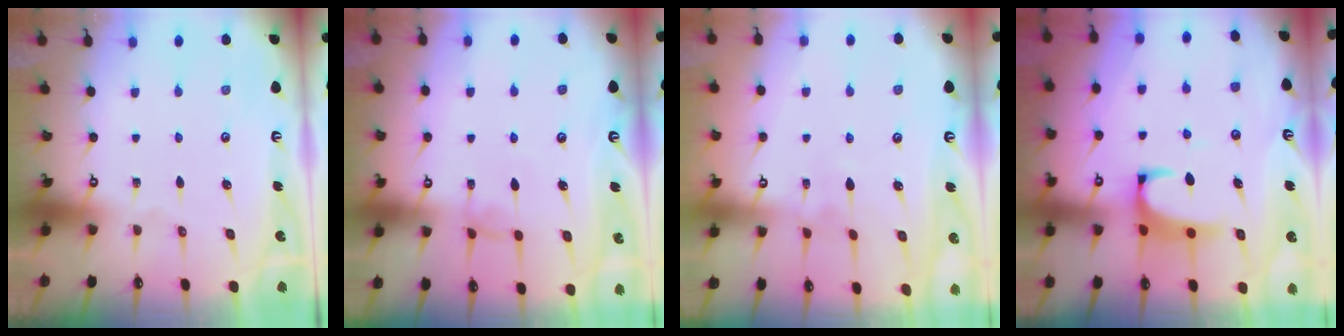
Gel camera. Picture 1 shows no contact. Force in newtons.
{"total": 1.1, "press": 1.0, "slide": 0.5}
{"total": 3.2, "press": 3.2, "slide": 0.4}
{"total": 2.1, "press": 1.9, "slide": 0.9}